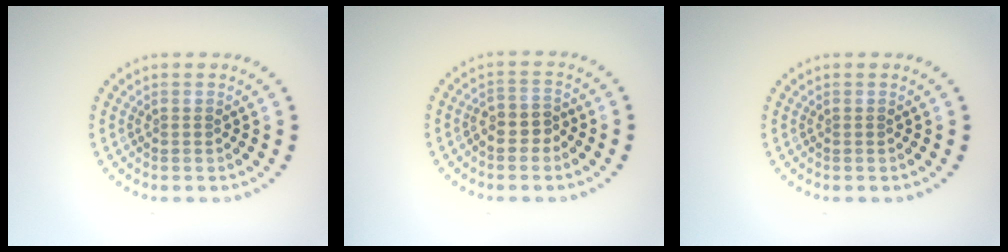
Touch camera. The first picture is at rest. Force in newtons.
{"total": 2.3, "press": 2.1, "slide": 0.8}
{"total": 0.0}